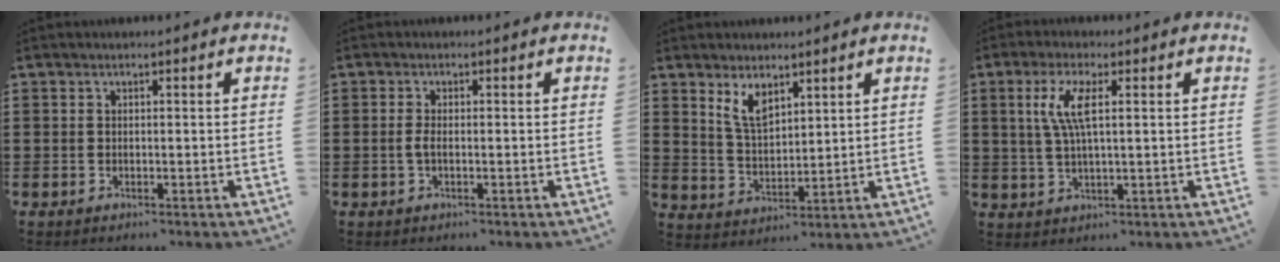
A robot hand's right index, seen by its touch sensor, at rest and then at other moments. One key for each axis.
{"total": 1.8, "fx": -0.4, "fy": 0.5, "fz": 1.7, "tx": -0.046, "ty": -0.006, "tz": -0.012}
{"total": 5.4, "fx": 3.5, "fy": 2.3, "fz": 3.4, "tx": -0.075, "ty": -0.003, "tz": 0.064}
{"total": 5.7, "fx": 1.5, "fy": 1.5, "fz": 5.3, "tx": -0.116, "ty": 0.002, "tz": 0.021}